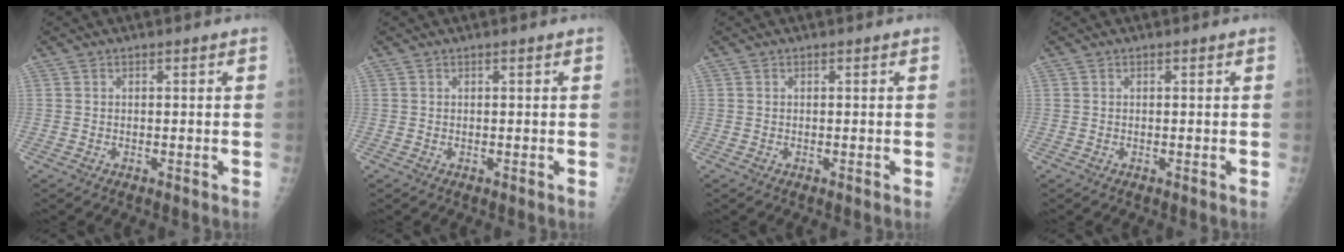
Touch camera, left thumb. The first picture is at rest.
{"total": 0.0}
{"total": 0.0}
{"total": 0.0}